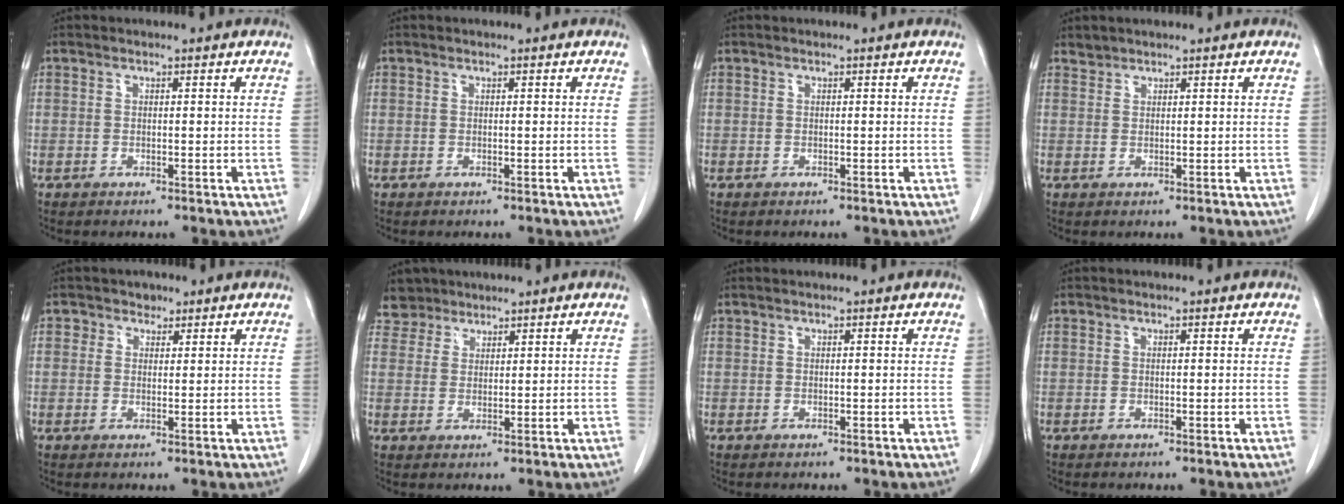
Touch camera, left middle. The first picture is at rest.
{"total": 0.0}
{"total": 0.0}
{"total": 0.9, "force": [0.8, 0.2, -0.2], "torque": [0.003, 0.001, 0.015]}
{"total": 2.0, "force": [1.2, 1.6, 0.1], "torque": [0.004, -0.003, 0.013]}
{"total": 3.6, "force": [3.0, 1.9, -0.8], "torque": [0.019, 0.005, 0.055]}
{"total": 0.0}
{"total": 0.0}